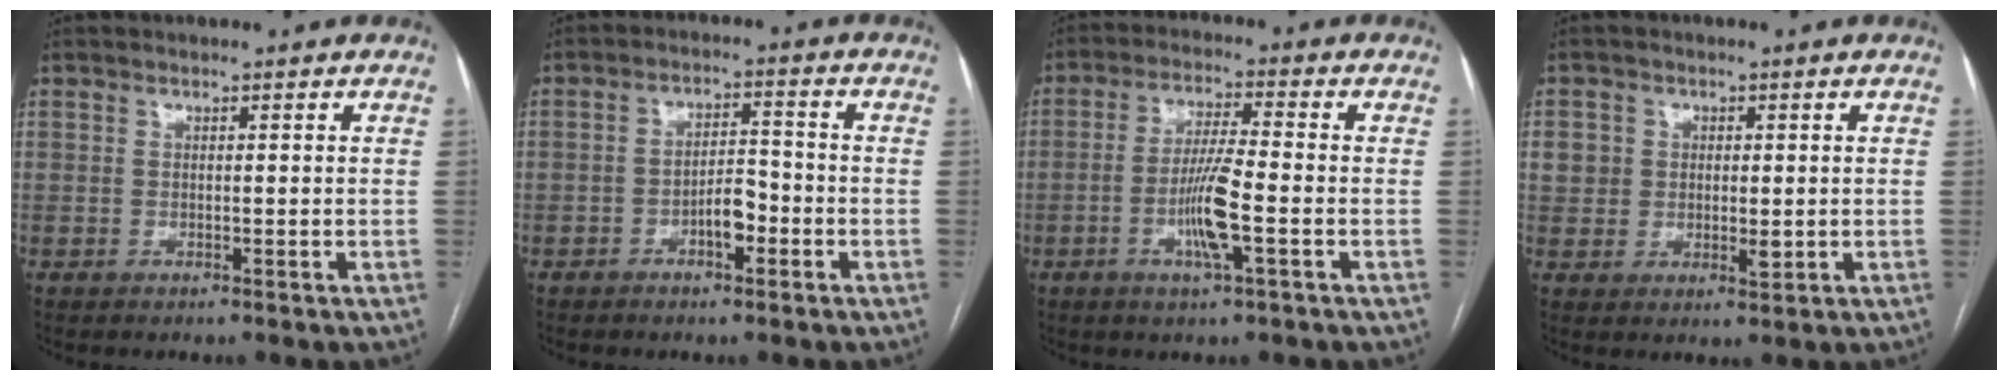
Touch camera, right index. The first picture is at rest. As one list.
[{"total": 4.5, "force": [-2.0, 1.7, 3.6], "torque": [-0.057, 0.010, -0.035]}, {"total": 7.7, "force": [-2.4, 0.3, 7.4], "torque": [-0.143, -0.004, -0.047]}, {"total": 4.5, "force": [0.6, 3.9, 2.2], "torque": [-0.024, 0.000, 0.012]}]